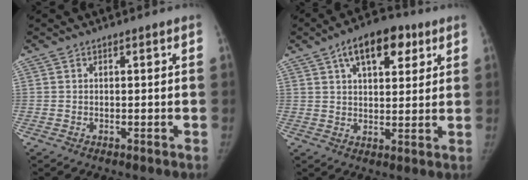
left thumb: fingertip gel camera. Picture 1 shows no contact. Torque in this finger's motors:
{"motor_torque": [0.39, 0.07, 1.16, -1.00, 0.24]}